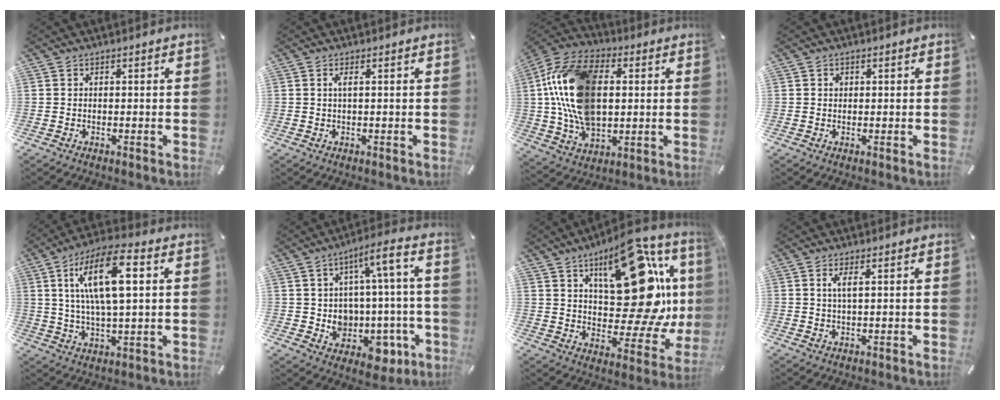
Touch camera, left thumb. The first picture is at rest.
{"total": 1.5, "force": [0.3, 0.1, 1.5], "torque": [-0.030, -0.001, 0.005]}
{"total": 21.7, "force": [2.6, 14.5, 16.0], "torque": [-0.347, 0.010, 0.047]}
{"total": 0.9, "force": [0.2, 0.8, 0.4], "torque": [0.009, -0.004, 0.001]}
{"total": 15.9, "force": [4.9, 5.7, 14.1], "torque": [-0.277, -0.001, 0.076]}
{"total": 10.5, "force": [0.7, 7.3, 7.5], "torque": [-0.088, -0.023, 0.018]}
{"total": 28.3, "force": [9.6, 14.3, 22.5], "torque": [-0.293, -0.061, 0.170]}
{"total": 3.0, "force": [1.1, 0.5, 2.7], "torque": [-0.059, 0.002, 0.017]}